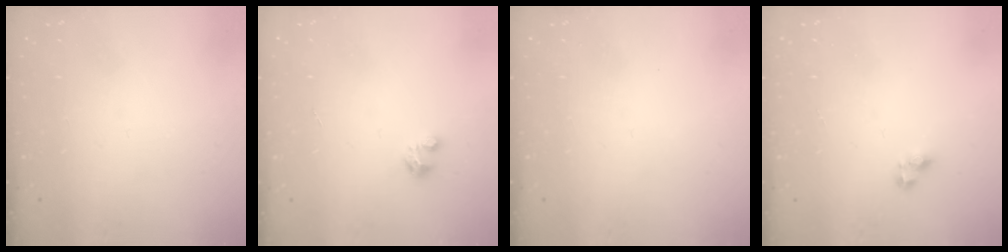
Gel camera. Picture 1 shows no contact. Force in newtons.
{"total": 1.8, "press": 1.8, "slide": 0.1}
{"total": 0.0}
{"total": 3.6, "press": 3.6, "slide": 0.1}